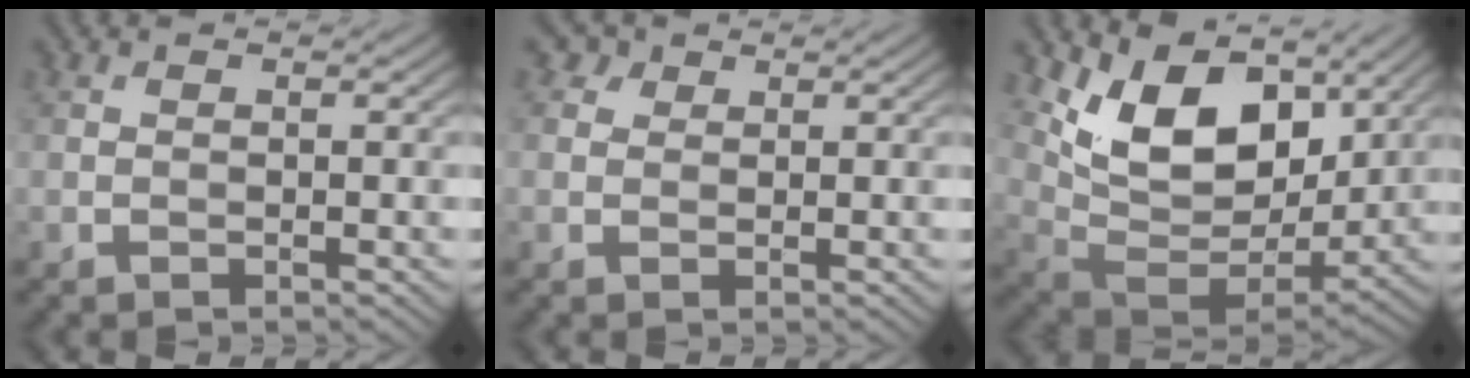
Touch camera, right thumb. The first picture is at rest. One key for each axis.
{"total": 2.3, "fx": 1.4, "fy": 1.6, "fz": 0.8, "tx": -0.018, "ty": 0.001, "tz": 0.022}
{"total": 12.6, "fx": 6.0, "fy": 7.1, "fz": 8.4, "tx": -0.162, "ty": -0.005, "tz": 0.113}